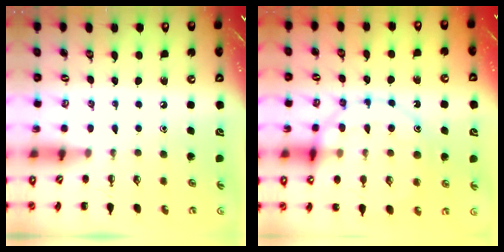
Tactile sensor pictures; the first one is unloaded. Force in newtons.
{"total": 15.9, "press": 15.8, "slide": 1.6}